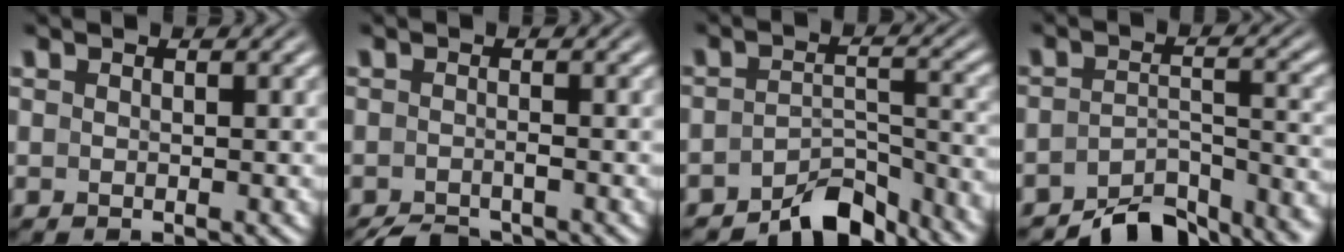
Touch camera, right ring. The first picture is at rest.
{"total": 2.9, "force": [-2.8, 0.5, 0.7], "torque": [-0.013, -0.016, -0.038]}
{"total": 6.1, "force": [-5.4, 1.7, 2.2], "torque": [-0.026, -0.013, -0.084]}
{"total": 6.9, "force": [-6.3, 1.6, 2.3], "torque": [-0.032, -0.014, -0.098]}